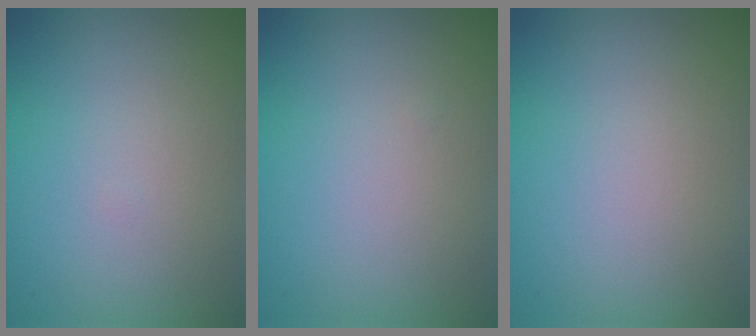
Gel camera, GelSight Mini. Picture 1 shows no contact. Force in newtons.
{"total": 0.0}
{"total": 0.0}